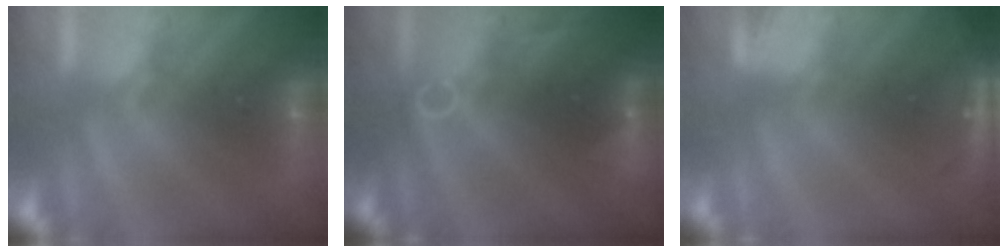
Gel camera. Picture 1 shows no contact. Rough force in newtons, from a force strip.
{"total": 2.6}
{"total": 2.8}